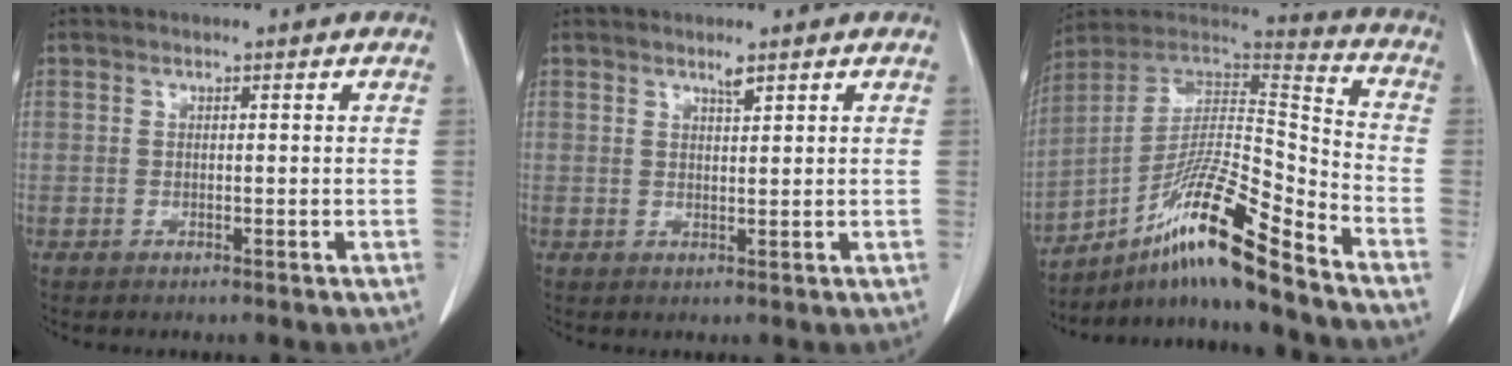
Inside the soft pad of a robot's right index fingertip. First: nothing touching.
{"total": 1.4, "force": [1.1, 0.1, 0.8], "torque": [-0.018, -0.002, 0.021]}
{"total": 17.4, "force": [-11.4, 0.7, 13.1], "torque": [-0.242, 0.012, -0.195]}